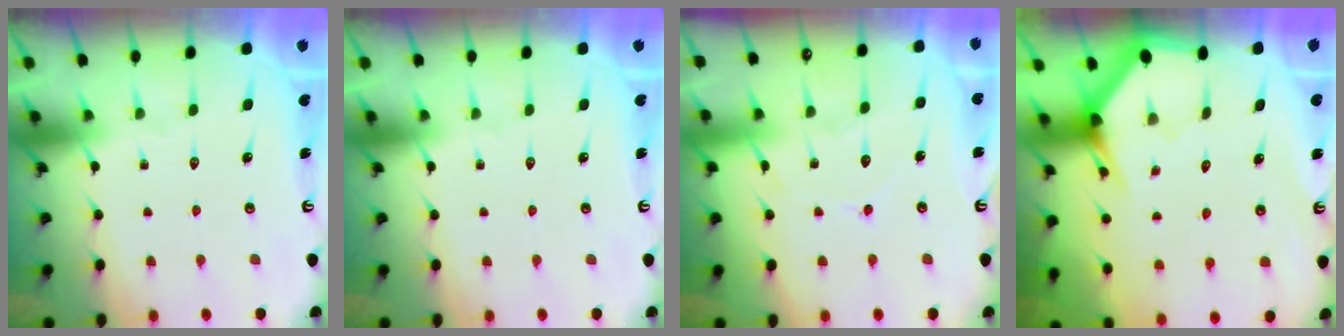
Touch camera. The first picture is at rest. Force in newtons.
{"total": 0.0}
{"total": 7.4, "press": 7.4, "slide": 0.8}
{"total": 3.1, "press": 3.1, "slide": 0.2}